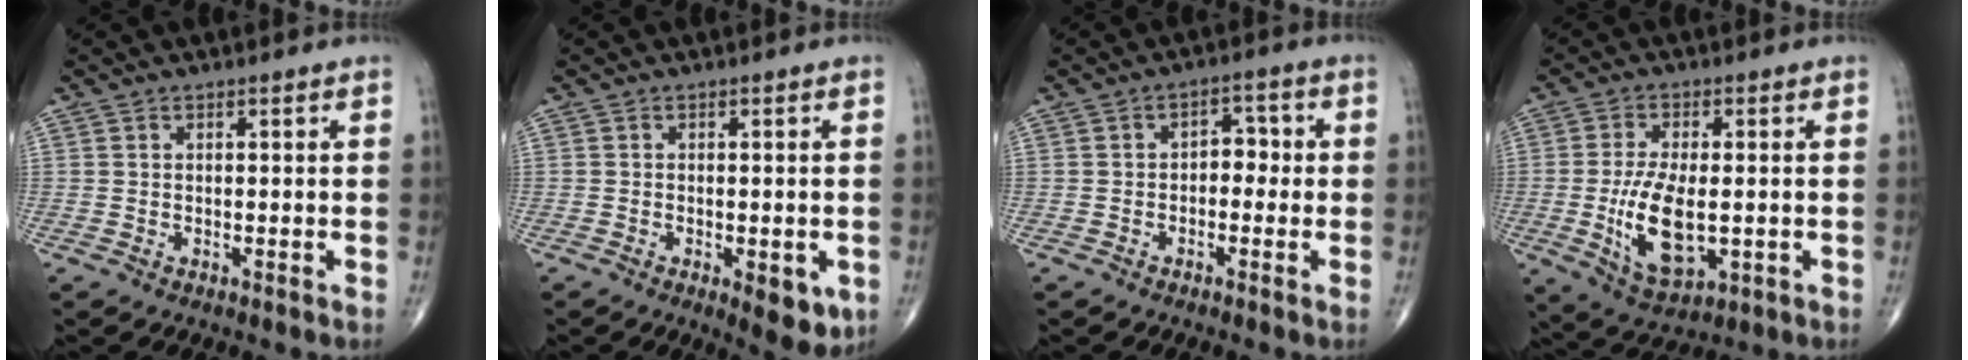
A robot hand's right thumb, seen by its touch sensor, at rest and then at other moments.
{"total": 6.2, "force": [-2.1, 2.5, 5.3], "torque": [-0.054, -0.007, -0.020]}
{"total": 3.9, "force": [-0.6, 2.7, 2.7], "torque": [-0.010, 0.019, -0.020]}
{"total": 12.0, "force": [-1.6, 5.8, 10.4], "torque": [-0.188, -0.012, -0.018]}